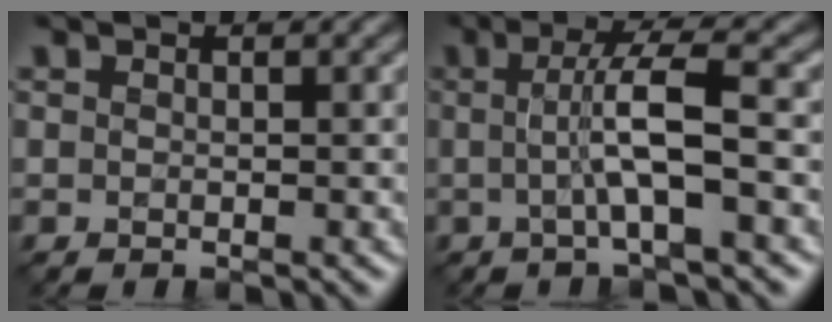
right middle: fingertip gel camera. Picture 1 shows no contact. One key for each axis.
{"total": 5.2, "fx": -0.3, "fy": 0.8, "fz": 5.2, "tx": -0.092, "ty": 0.007, "tz": -0.010}